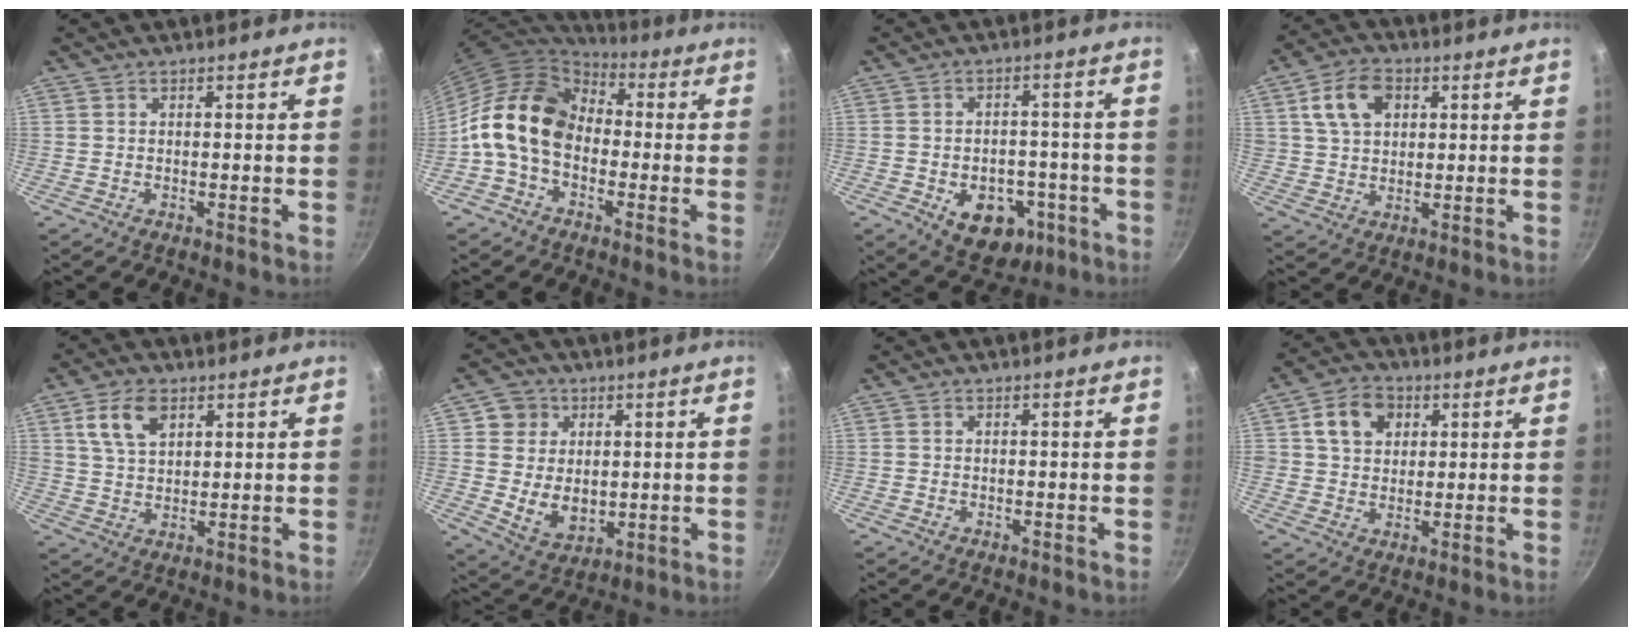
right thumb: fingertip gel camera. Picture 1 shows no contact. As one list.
[{"total": 14.7, "force": [-1.3, 10.8, 9.9], "torque": [-0.146, 0.039, -0.046]}, {"total": 11.9, "force": [-4.4, 8.3, 7.3], "torque": [-0.064, 0.018, -0.047]}, {"total": 9.5, "force": [3.3, 6.8, 5.8], "torque": [-0.090, 0.005, 0.054]}, {"total": 8.0, "force": [3.6, 4.8, 5.3], "torque": [-0.087, -0.006, 0.068]}, {"total": 9.9, "force": [1.6, 8.7, 4.3], "torque": [-0.038, -0.018, 0.038]}, {"total": 0.0}, {"total": 8.7, "force": [2.9, 6.9, 4.3], "torque": [-0.049, 0.005, 0.043]}]